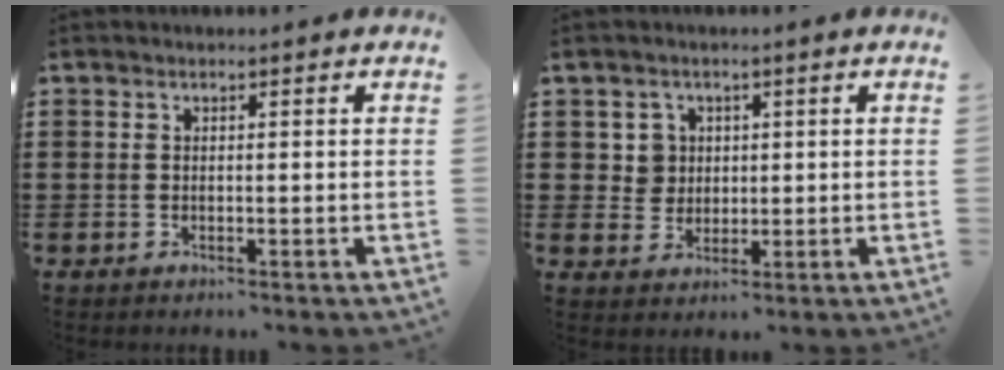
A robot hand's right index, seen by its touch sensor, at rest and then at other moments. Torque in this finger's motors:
{"motor_torque": [-0.51, 0.51, 0.00, 0.00]}